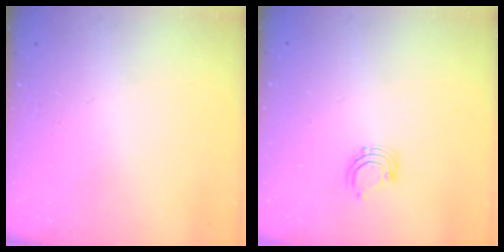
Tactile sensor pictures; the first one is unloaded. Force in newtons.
{"total": 2.9, "press": 2.9, "slide": 0.2}